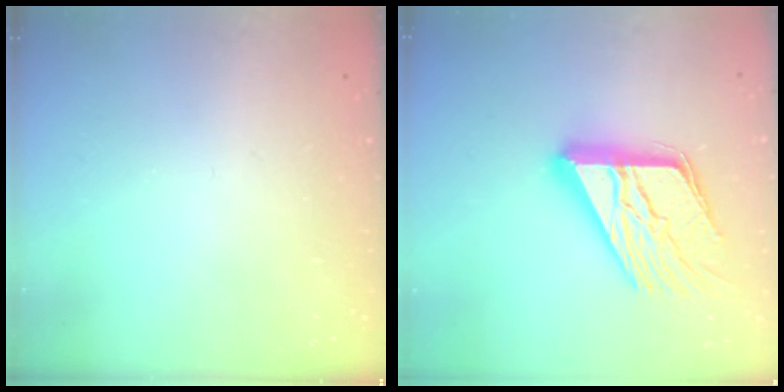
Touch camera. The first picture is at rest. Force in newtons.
{"total": 21.0, "press": 20.9, "slide": 2.1}